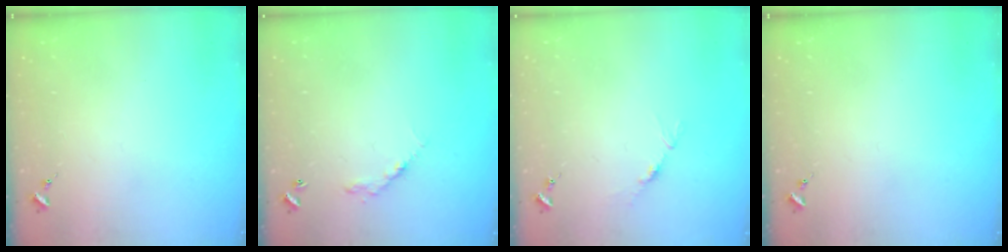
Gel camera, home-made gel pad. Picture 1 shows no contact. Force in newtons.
{"total": 5.1, "press": 5.1, "slide": 0.4}
{"total": 4.0, "press": 3.9, "slide": 0.5}
{"total": 0.0}